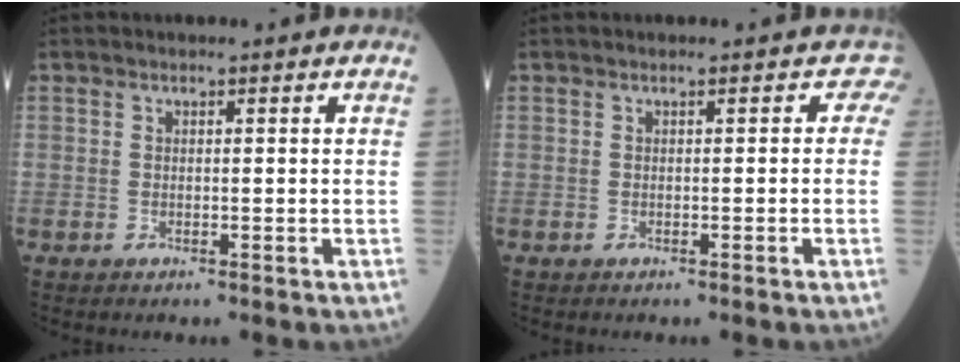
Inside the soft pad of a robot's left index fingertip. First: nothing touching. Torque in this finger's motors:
{"motor_torque": [0.25, -0.13, -0.02, 0.00]}